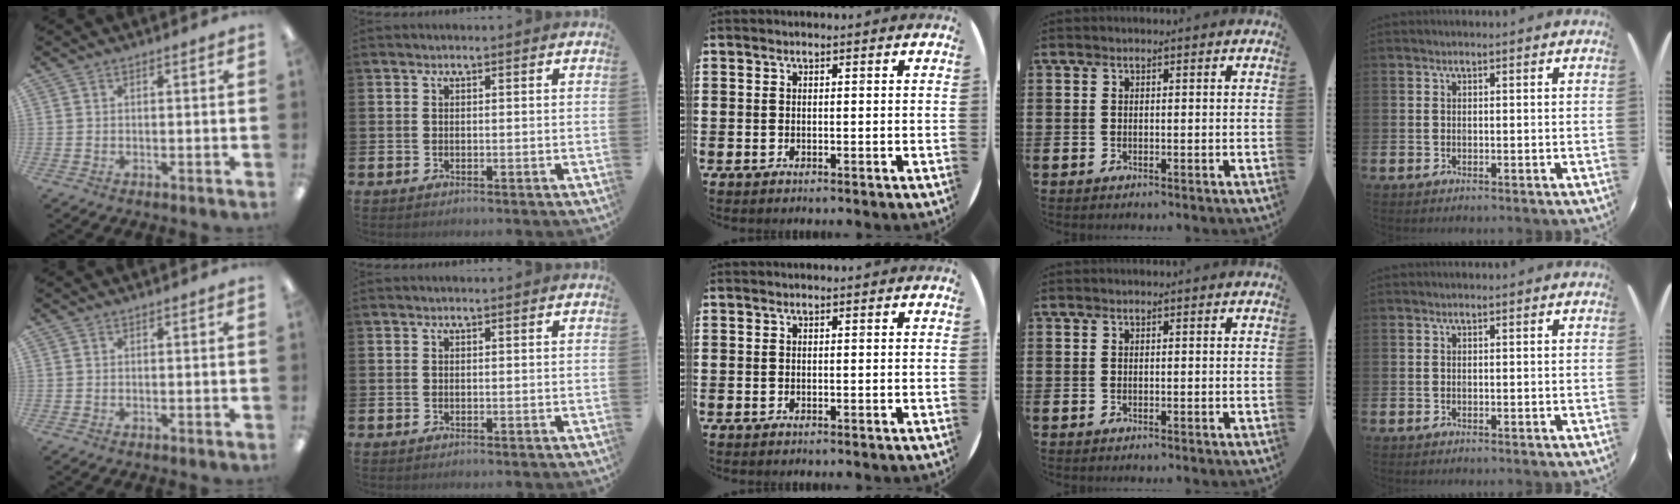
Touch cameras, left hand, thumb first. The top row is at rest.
{}